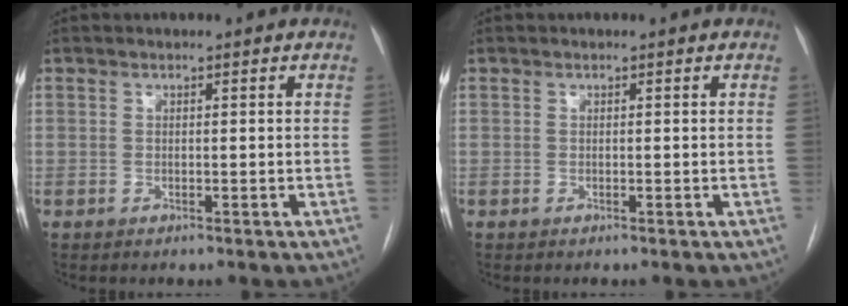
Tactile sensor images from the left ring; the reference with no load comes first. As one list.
[{"total": 0.0}]